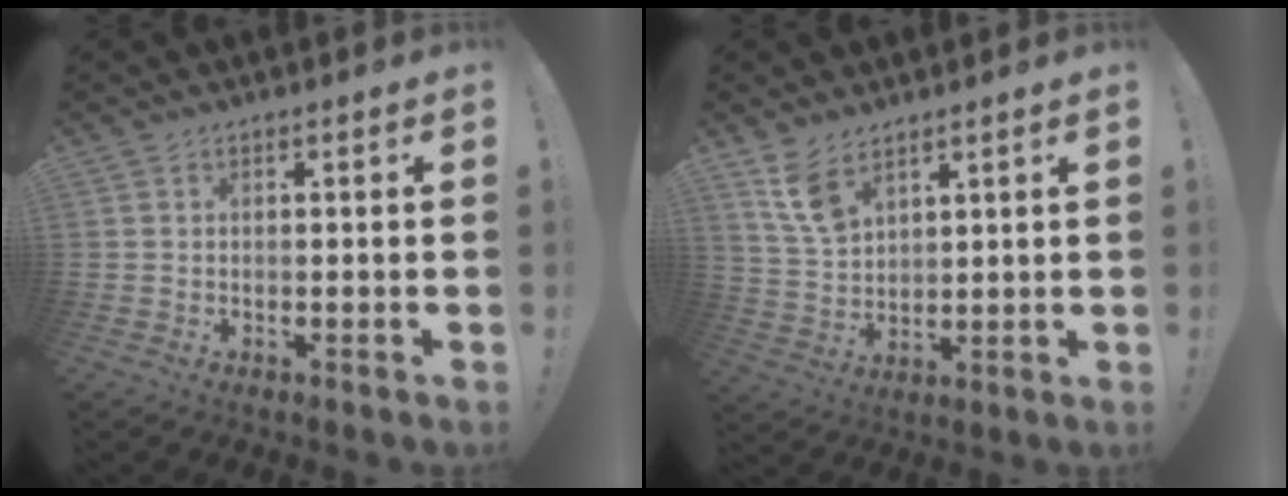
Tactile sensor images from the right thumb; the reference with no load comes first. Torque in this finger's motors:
{"motor_torque": [0.04, 0.07, 0.22, 0.51, 0.06]}